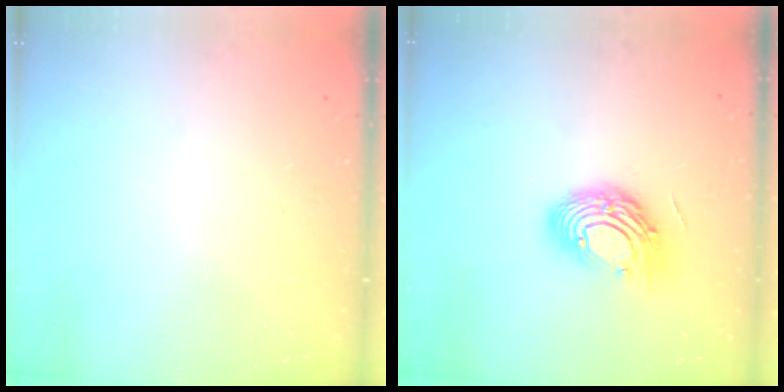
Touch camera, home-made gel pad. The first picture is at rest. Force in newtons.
{"total": 13.0, "press": 12.9, "slide": 1.0}